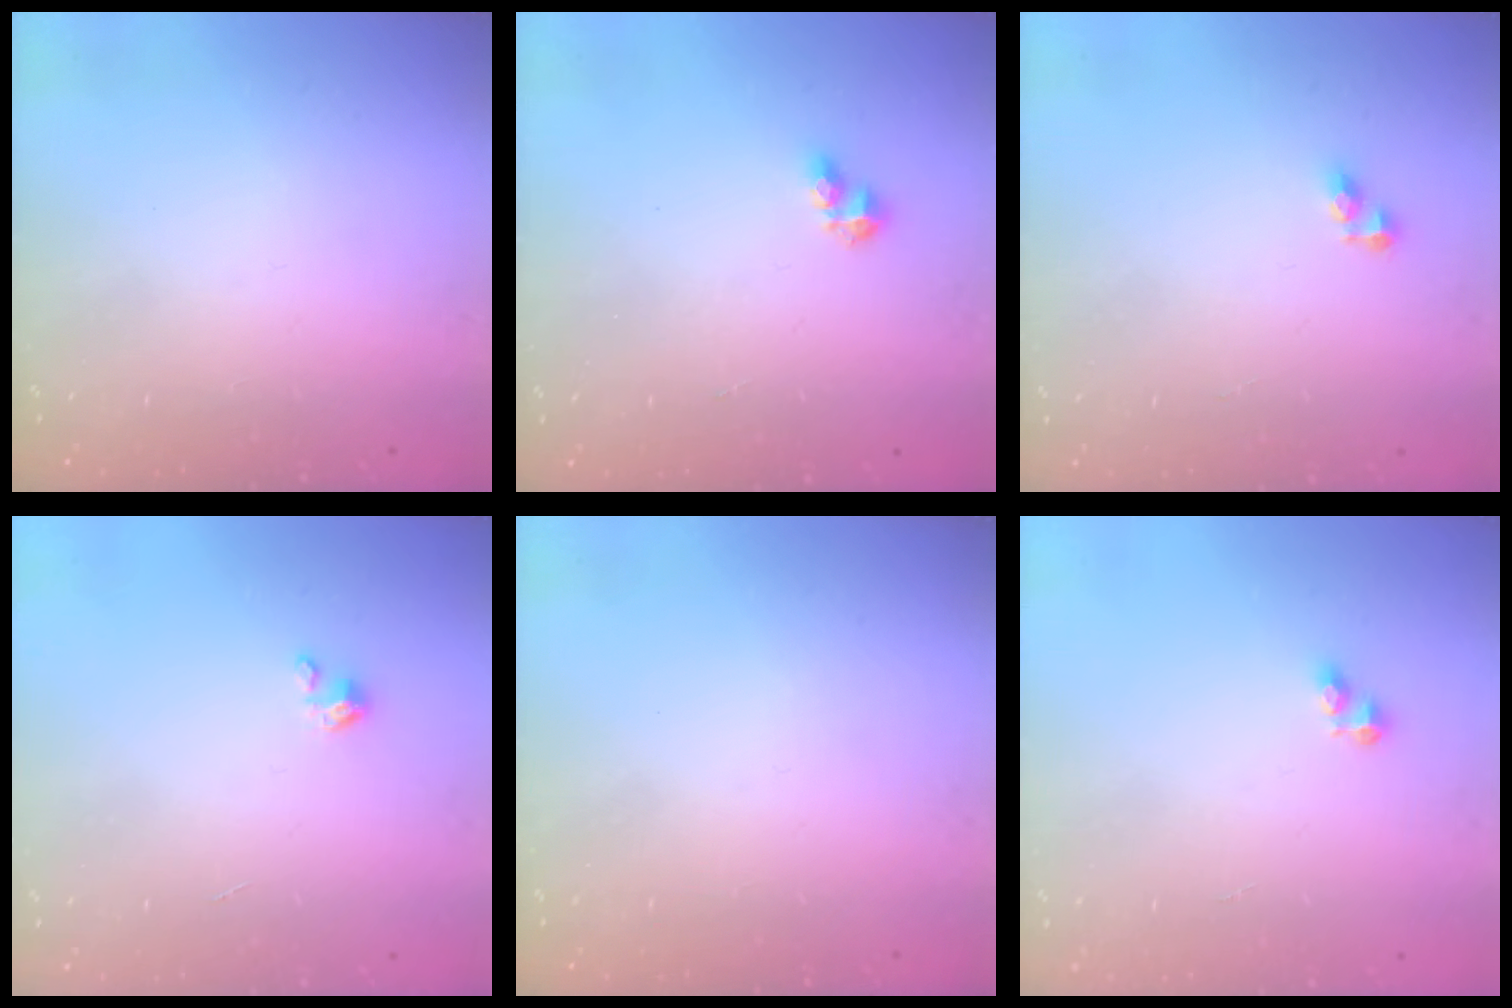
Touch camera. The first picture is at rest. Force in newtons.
{"total": 2.9, "press": 2.9, "slide": 0.3}
{"total": 4.8, "press": 4.7, "slide": 0.3}
{"total": 2.0, "press": 1.9, "slide": 0.3}
{"total": 0.0}
{"total": 2.8, "press": 2.8, "slide": 0.4}